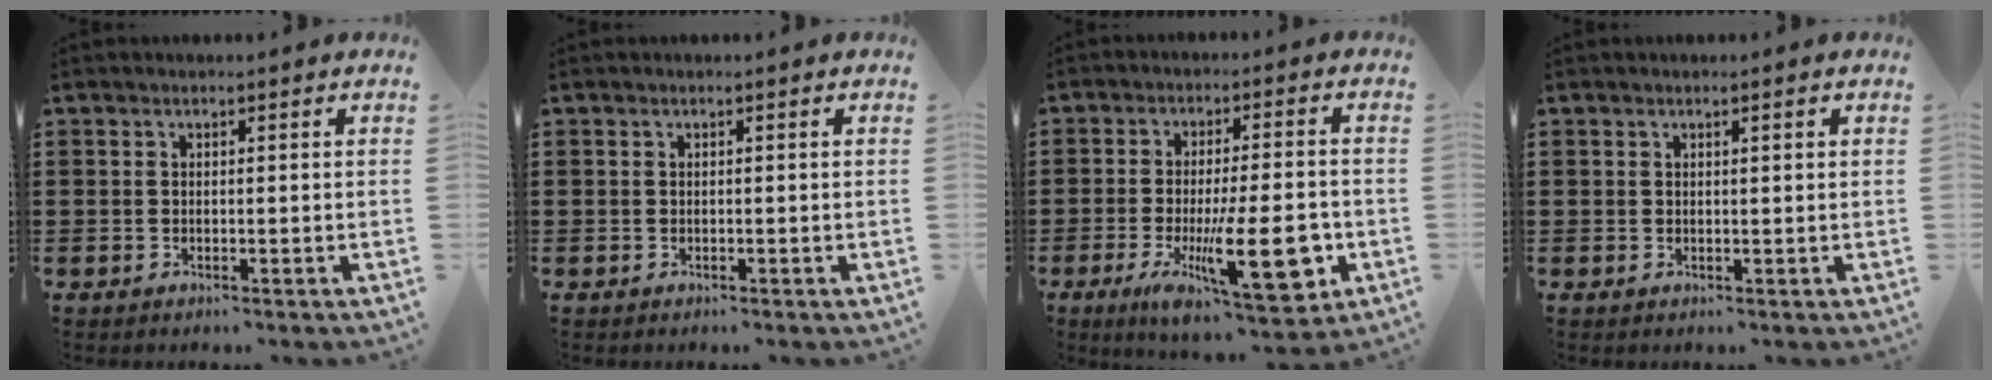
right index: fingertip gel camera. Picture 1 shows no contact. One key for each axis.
{"total": 0.0}
{"total": 15.9, "fx": -4.2, "fy": 5.2, "fz": 14.5, "tx": -0.220, "ty": -0.017, "tz": -0.057}
{"total": 0.8, "fx": 0.4, "fy": 0.0, "fz": 0.7, "tx": -0.013, "ty": 0.000, "tz": 0.006}